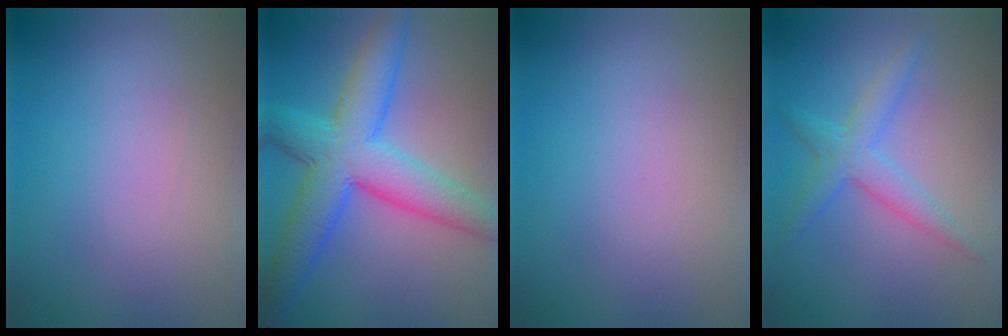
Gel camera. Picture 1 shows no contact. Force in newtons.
{"total": 7.9, "press": 7.9, "slide": 0.3}
{"total": 0.0}
{"total": 2.9, "press": 2.9, "slide": 0.1}